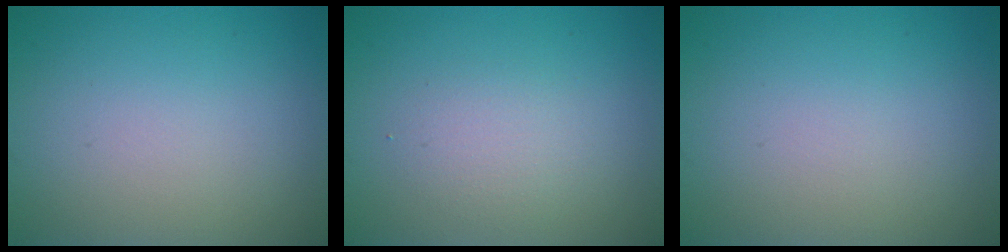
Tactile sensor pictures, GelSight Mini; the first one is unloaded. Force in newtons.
{"total": 1.9, "press": 1.9, "slide": 0.2}
{"total": 0.0}